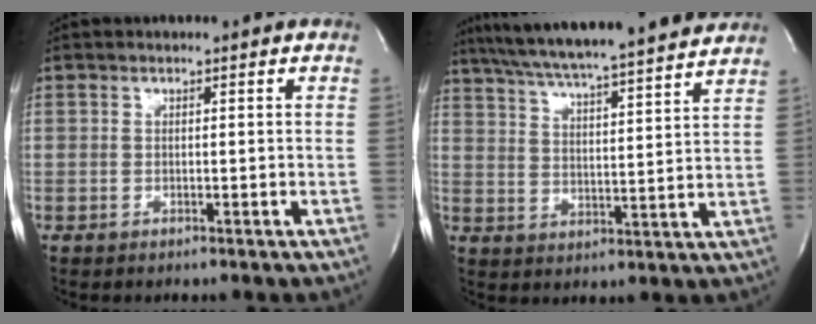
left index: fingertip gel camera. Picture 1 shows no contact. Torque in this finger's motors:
{"motor_torque": [0.13, -0.24, 0.81, 0.17]}